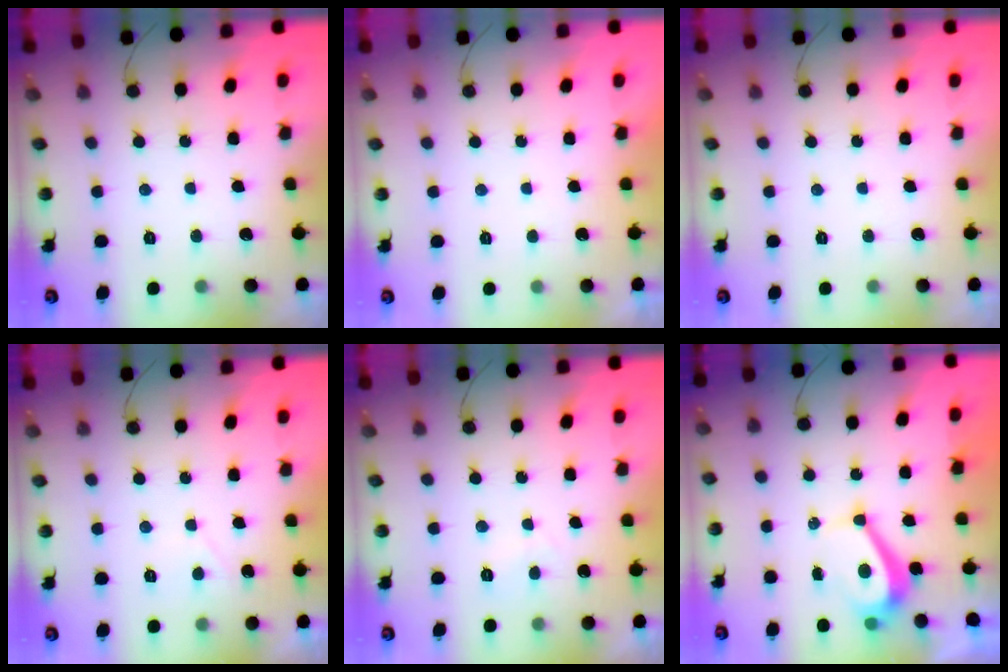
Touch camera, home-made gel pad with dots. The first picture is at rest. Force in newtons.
{"total": 2.3, "press": 2.2, "slide": 0.4}
{"total": 0.0}
{"total": 1.5, "press": 1.4, "slide": 0.5}
{"total": 1.5, "press": 1.4, "slide": 0.6}
{"total": 4.6, "press": 4.6, "slide": 0.3}